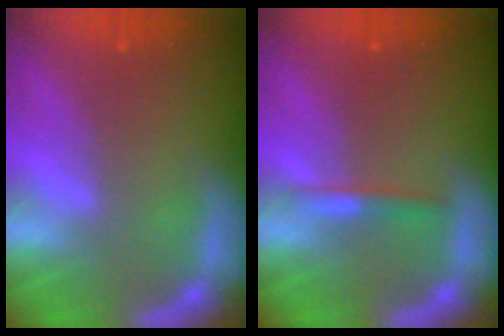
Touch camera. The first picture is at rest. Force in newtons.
{"total": 1.4}